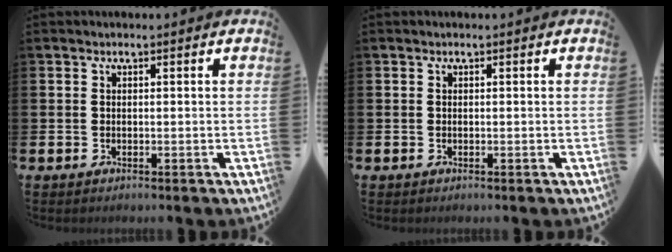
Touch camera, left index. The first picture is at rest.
{"total": 0.0}